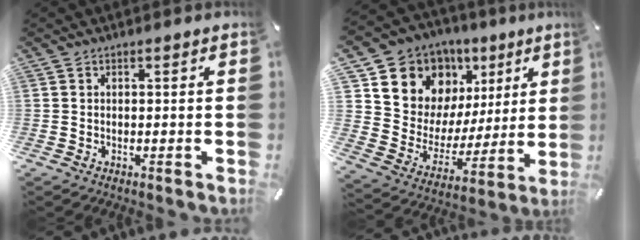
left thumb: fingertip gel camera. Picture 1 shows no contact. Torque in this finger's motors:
{"motor_torque": [1.58, 1.58, 1.34, -1.43, 0.13]}